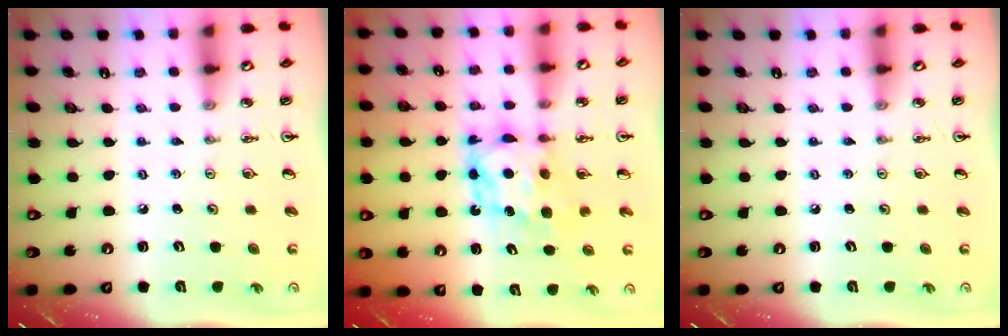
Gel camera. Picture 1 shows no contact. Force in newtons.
{"total": 7.2, "press": 7.2, "slide": 0.6}
{"total": 0.0}